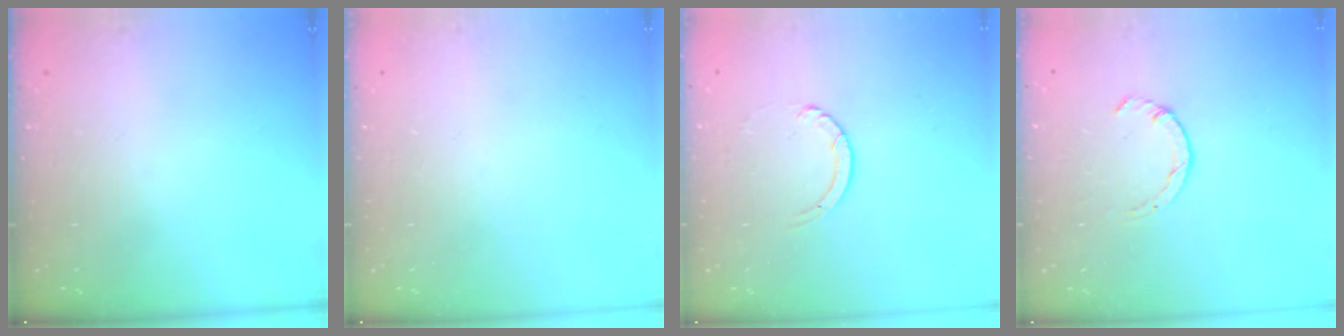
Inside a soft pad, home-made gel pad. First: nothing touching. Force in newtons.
{"total": 0.0}
{"total": 2.4, "press": 2.4, "slide": 0.2}
{"total": 2.2, "press": 2.1, "slide": 0.4}